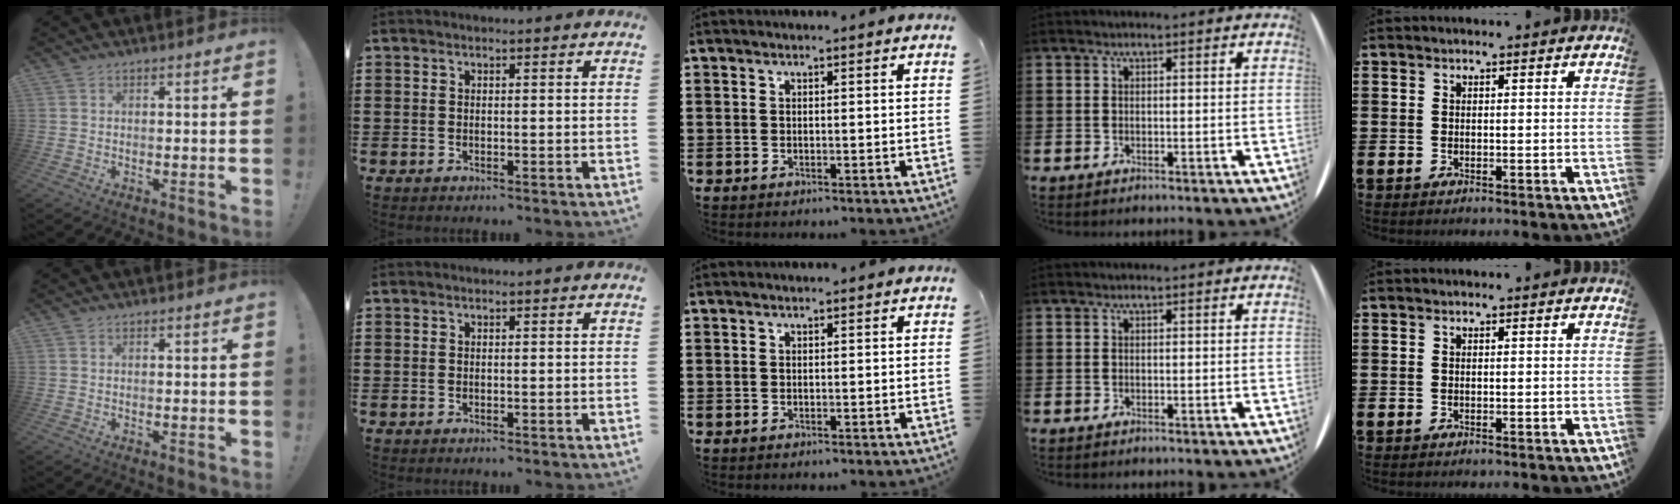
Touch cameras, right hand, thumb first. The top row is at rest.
{}